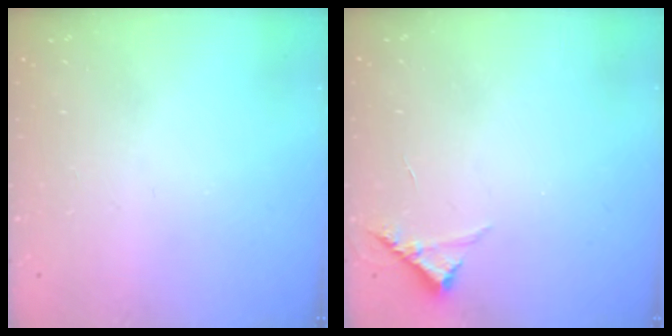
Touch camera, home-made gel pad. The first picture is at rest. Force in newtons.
{"total": 5.0, "press": 5.0, "slide": 0.4}